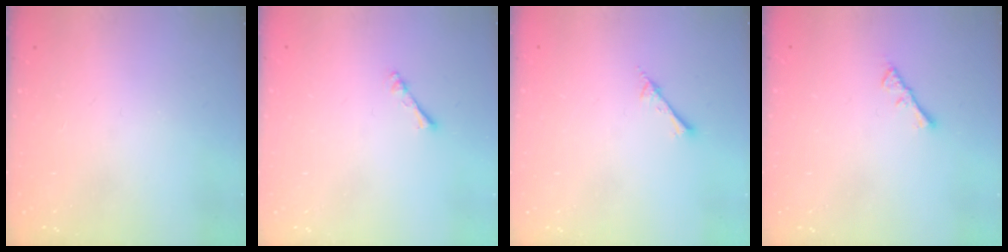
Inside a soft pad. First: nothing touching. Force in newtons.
{"total": 1.1, "press": 1.1, "slide": 0.2}
{"total": 2.6, "press": 2.6, "slide": 0.3}
{"total": 2.3, "press": 2.2, "slide": 0.4}